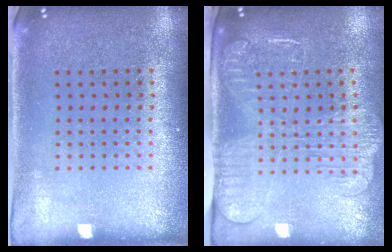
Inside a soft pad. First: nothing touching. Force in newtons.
{"total": 2.5, "press": 2.0, "slide": 1.4}